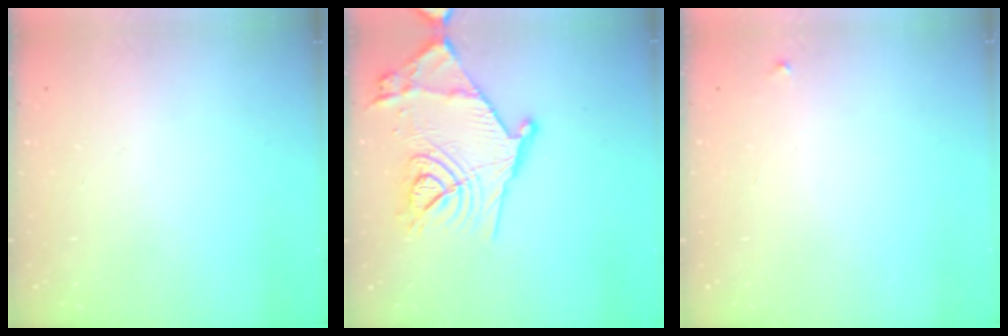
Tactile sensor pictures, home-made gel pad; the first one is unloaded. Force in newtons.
{"total": 22.3, "press": 22.3, "slide": 1.1}
{"total": 2.3, "press": 2.3, "slide": 0.2}